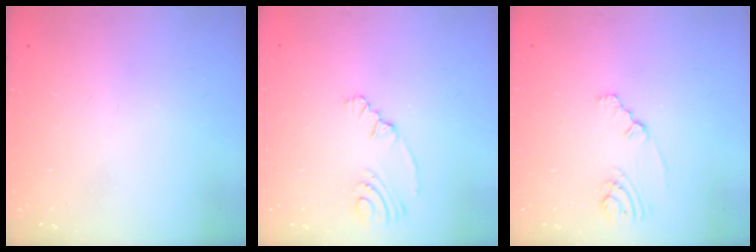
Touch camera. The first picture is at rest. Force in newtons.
{"total": 2.8, "press": 2.1, "slide": 1.9}
{"total": 2.3, "press": 2.3, "slide": 0.4}